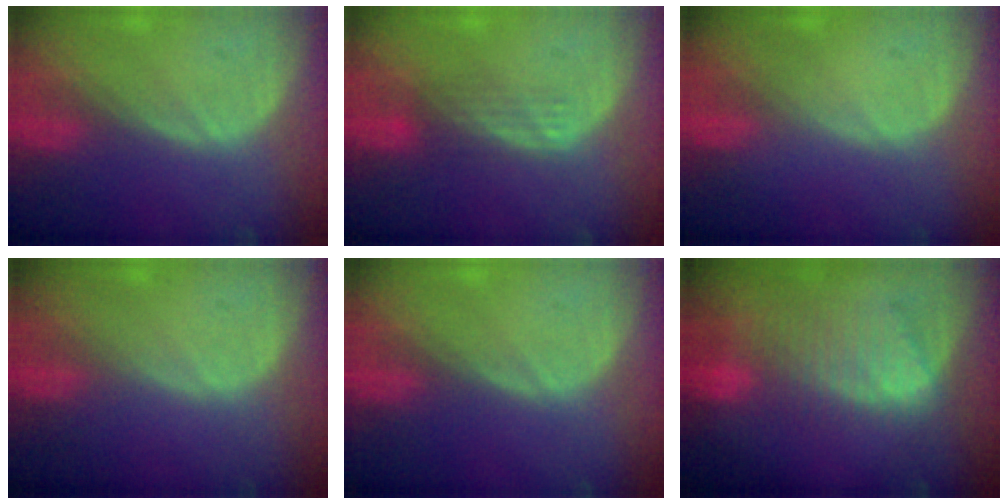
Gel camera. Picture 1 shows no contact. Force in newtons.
{"total": 3.6, "press": 3.0, "slide": 2.0}
{"total": 0.0}
{"total": 0.0}
{"total": 0.0}
{"total": 8.4, "press": 7.7, "slide": 3.5}